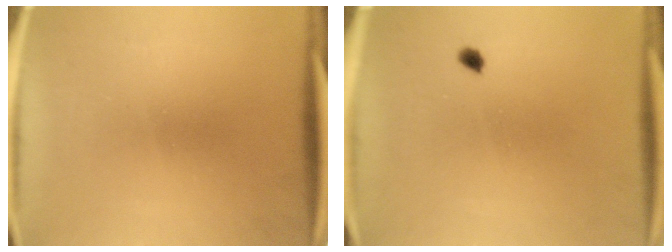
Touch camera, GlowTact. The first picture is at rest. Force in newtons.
{"total": 1.1}